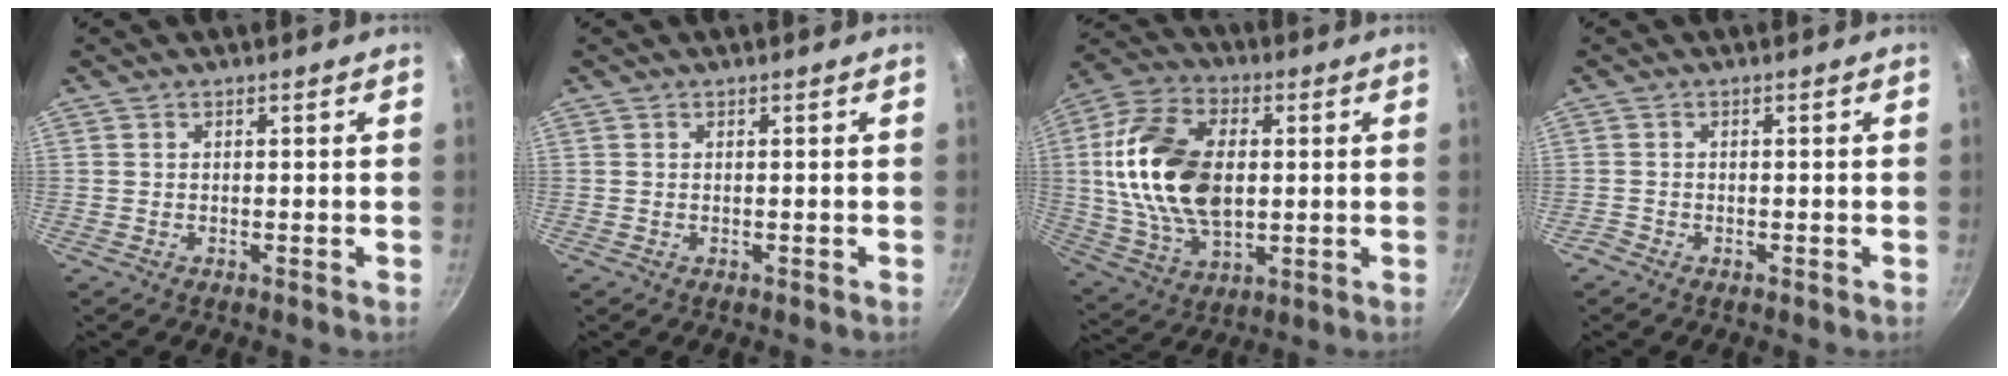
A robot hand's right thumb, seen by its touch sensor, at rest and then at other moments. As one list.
[{"total": 0.0}, {"total": 20.9, "force": [1.7, 13.0, 16.2], "torque": [-0.293, 0.006, 0.029]}, {"total": 1.1, "force": [-0.9, 0.6, 0.2], "torque": [-0.011, 0.010, -0.019]}]